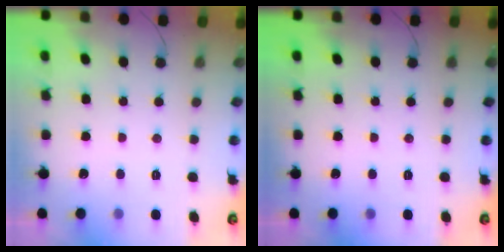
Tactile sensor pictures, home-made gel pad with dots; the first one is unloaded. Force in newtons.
{"total": 0.0}